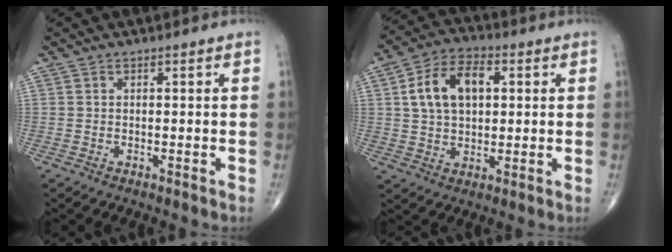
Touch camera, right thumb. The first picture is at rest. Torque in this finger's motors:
{"motor_torque": [0.18, 0.19, 0.55, -0.07, 0.23]}